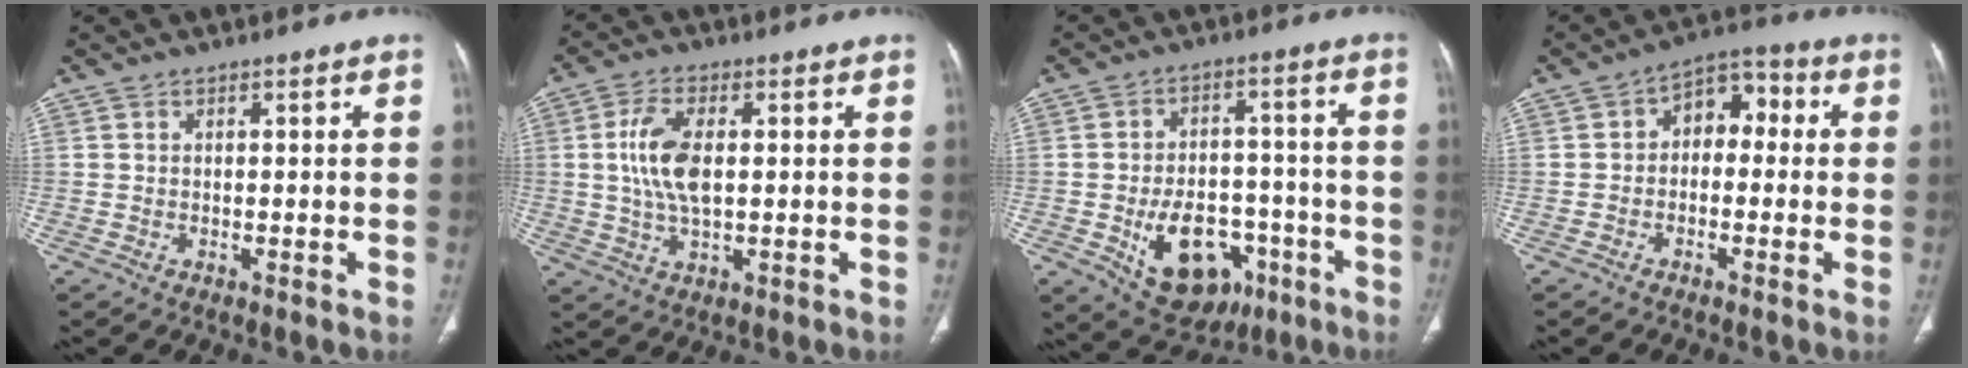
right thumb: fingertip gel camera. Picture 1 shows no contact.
{"total": 8.9, "force": [0.9, 4.3, 7.7], "torque": [-0.165, 0.001, 0.019]}
{"total": 15.5, "force": [-6.0, 10.2, 10.1], "torque": [-0.118, 0.028, -0.075]}
{"total": 7.2, "force": [0.1, 5.0, 5.2], "torque": [-0.047, 0.034, -0.014]}